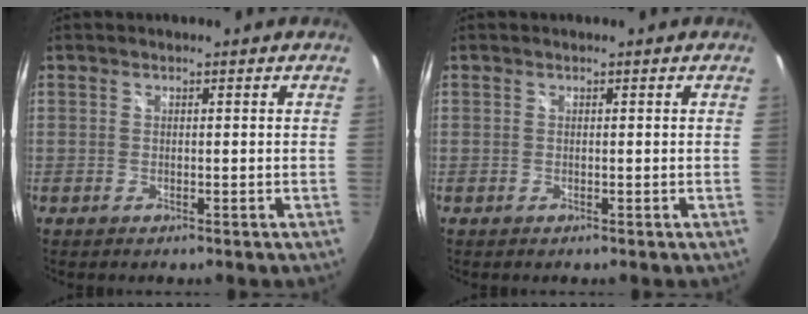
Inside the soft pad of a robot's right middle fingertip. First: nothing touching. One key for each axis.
{"total": 0.0}